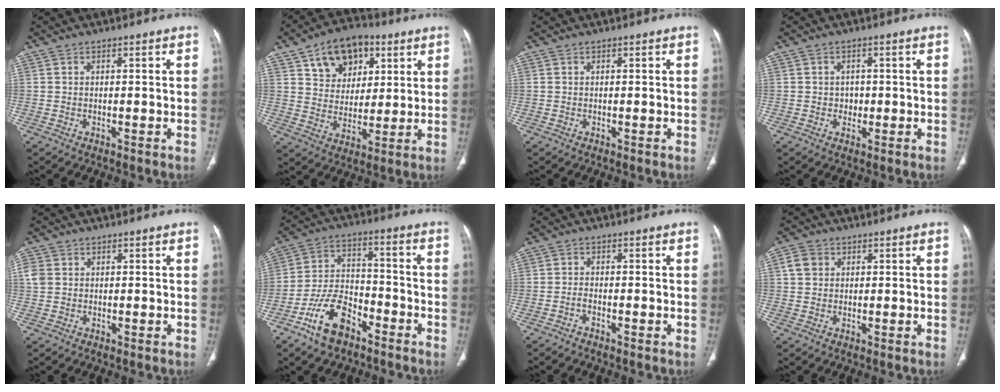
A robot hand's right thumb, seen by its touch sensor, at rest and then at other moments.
{"total": 13.6, "force": [6.4, 9.5, 7.4], "torque": [-0.078, -0.015, 0.108]}
{"total": 0.0}
{"total": 2.4, "force": [-0.3, 2.1, 1.1], "torque": [0.002, 0.006, -0.005]}
{"total": 2.9, "force": [0.6, 2.5, 1.4], "torque": [-0.032, 0.007, 0.014]}
{"total": 11.8, "force": [-7.2, 6.4, 6.8], "torque": [-0.121, 0.051, -0.137]}
{"total": 1.3, "force": [-1.0, 0.5, 0.7], "torque": [-0.014, 0.012, -0.020]}
{"total": 3.5, "force": [1.0, 3.0, 1.6], "torque": [-0.016, 0.003, 0.019]}